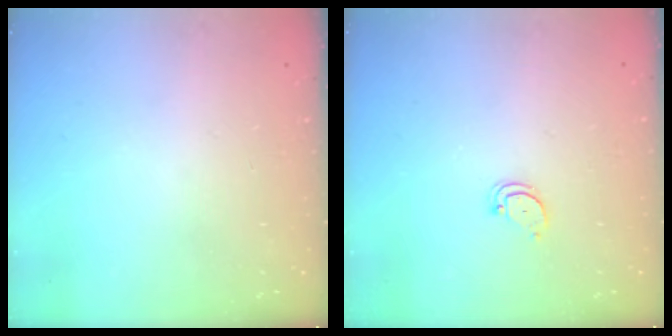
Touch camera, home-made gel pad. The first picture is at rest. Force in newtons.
{"total": 2.4, "press": 2.4, "slide": 0.2}